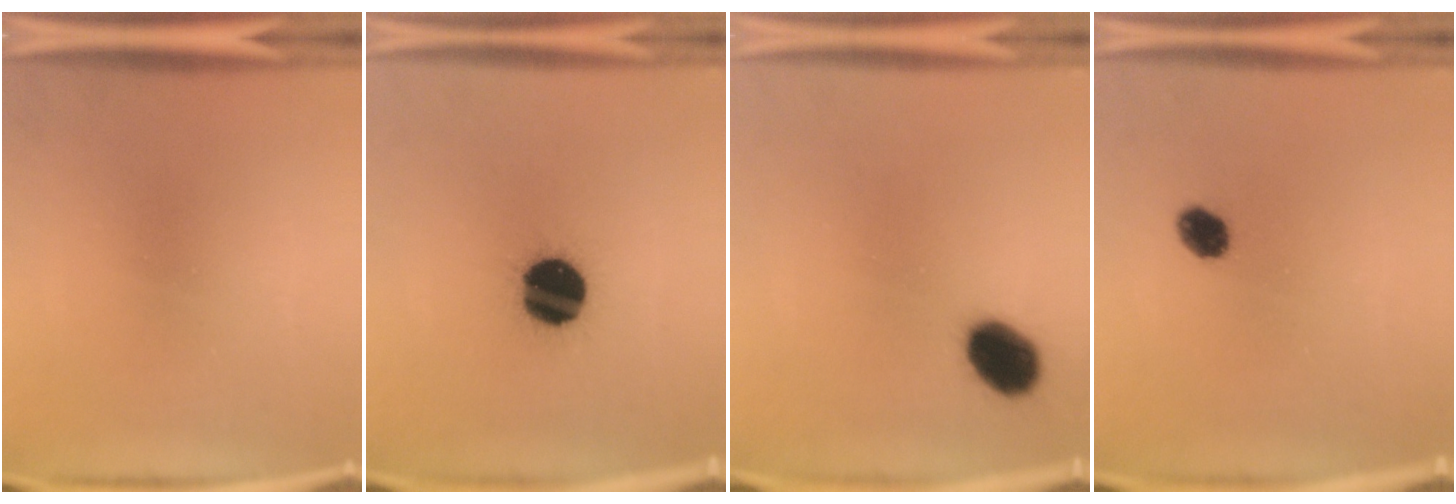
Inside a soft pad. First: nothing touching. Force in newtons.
{"total": 16.8}
{"total": 8.8}
{"total": 4.5}